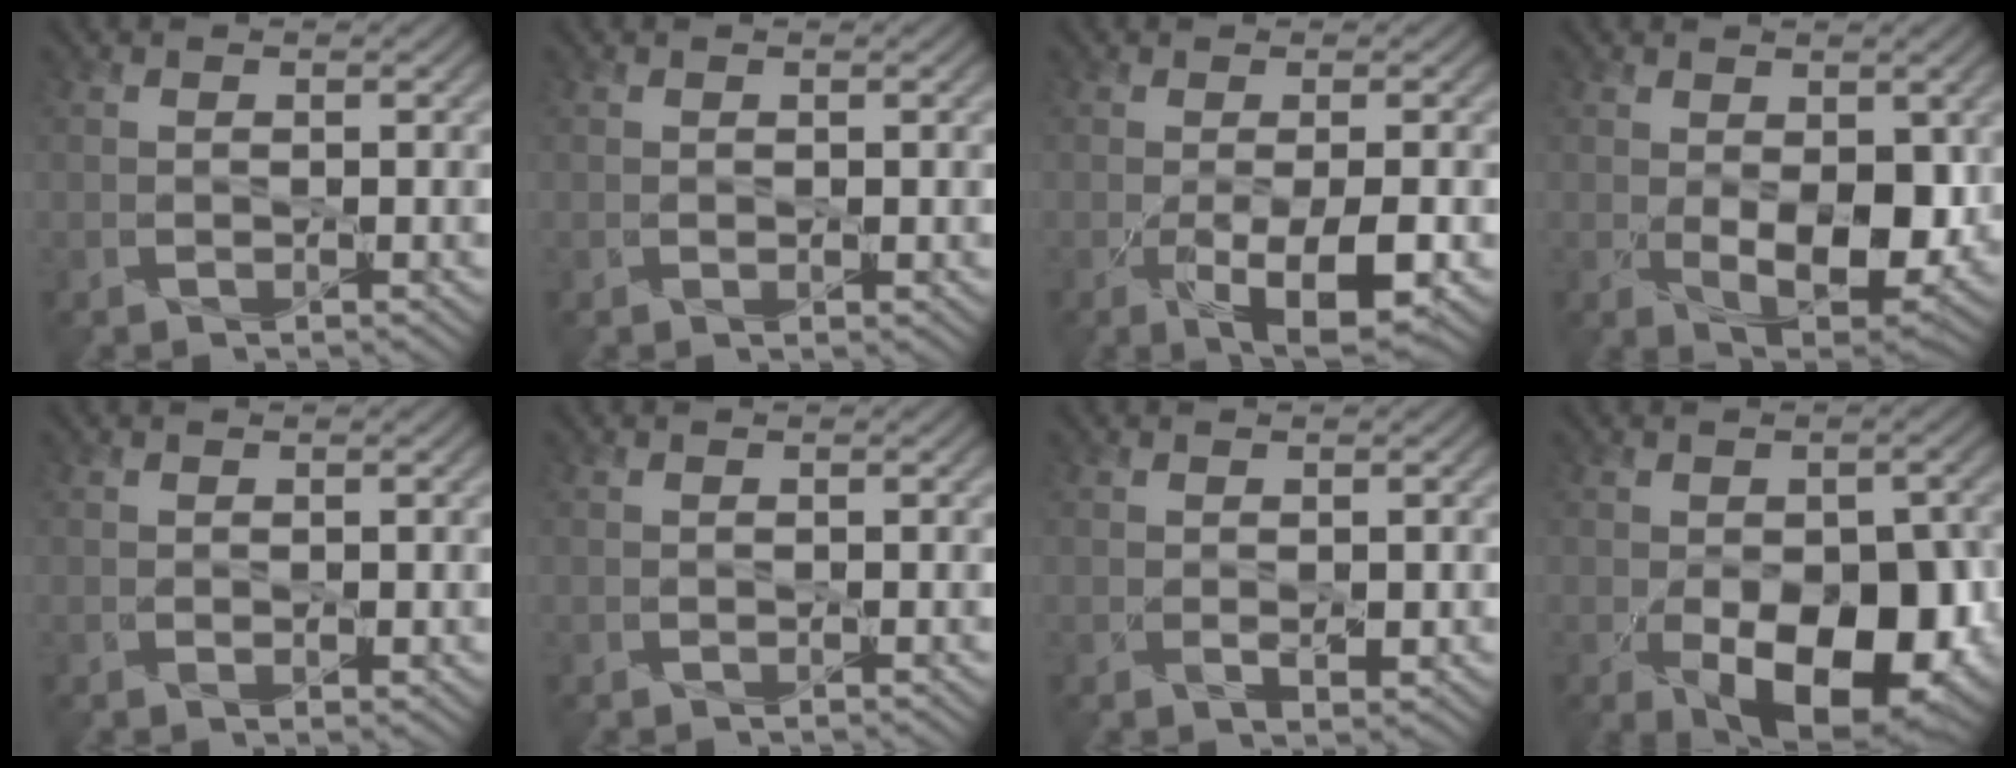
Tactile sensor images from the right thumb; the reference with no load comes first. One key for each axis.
{"total": 0.0}
{"total": 6.1, "fx": -2.4, "fy": 1.7, "fz": 5.4, "tx": -0.097, "ty": -0.010, "tz": -0.031}
{"total": 7.4, "fx": -0.3, "fy": 4.2, "fz": 6.0, "tx": -0.114, "ty": -0.027, "tz": 0.013}
{"total": 0.6, "fx": 0.0, "fy": 0.3, "fz": 0.5, "tx": -0.009, "ty": -0.003, "tz": 0.003}
{"total": 0.0}
{"total": 1.3, "fx": -0.1, "fy": 0.7, "fz": 1.0, "tx": -0.022, "ty": -0.008, "tz": 0.003}
{"total": 12.9, "fx": -4.1, "fy": 7.1, "fz": 9.9, "tx": -0.144, "ty": -0.042, "tz": -0.047}